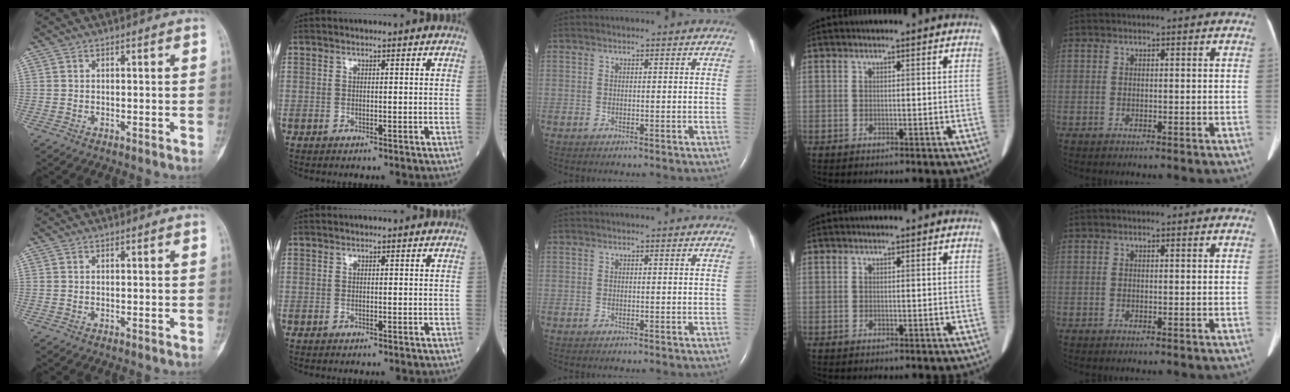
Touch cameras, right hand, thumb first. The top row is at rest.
{}